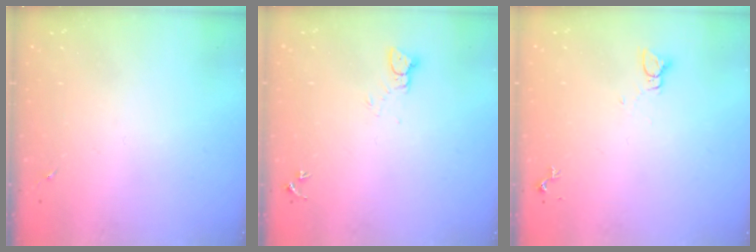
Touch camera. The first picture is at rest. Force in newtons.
{"total": 2.6, "press": 2.6, "slide": 0.1}
{"total": 2.2, "press": 2.2, "slide": 0.1}